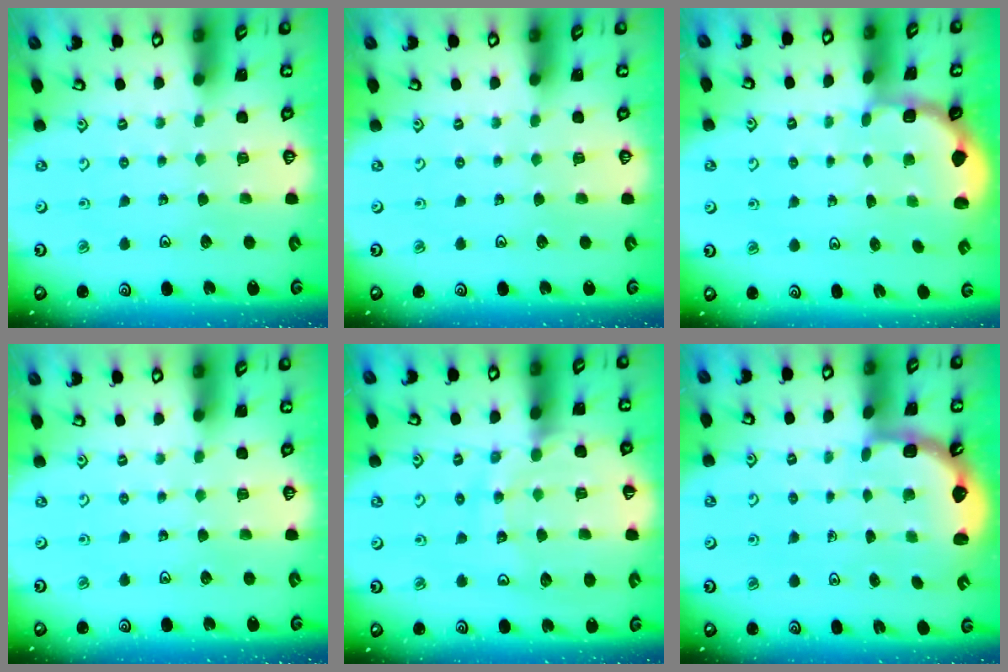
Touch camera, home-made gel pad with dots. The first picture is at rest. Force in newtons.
{"total": 0.0}
{"total": 1.8, "press": 1.6, "slide": 0.7}
{"total": 0.0}
{"total": 12.5, "press": 12.5, "slide": 1.3}
{"total": 2.5, "press": 2.1, "slide": 1.3}